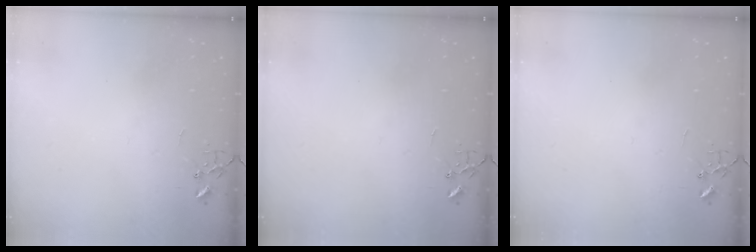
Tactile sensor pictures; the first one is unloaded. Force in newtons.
{"total": 0.0}
{"total": 0.0}